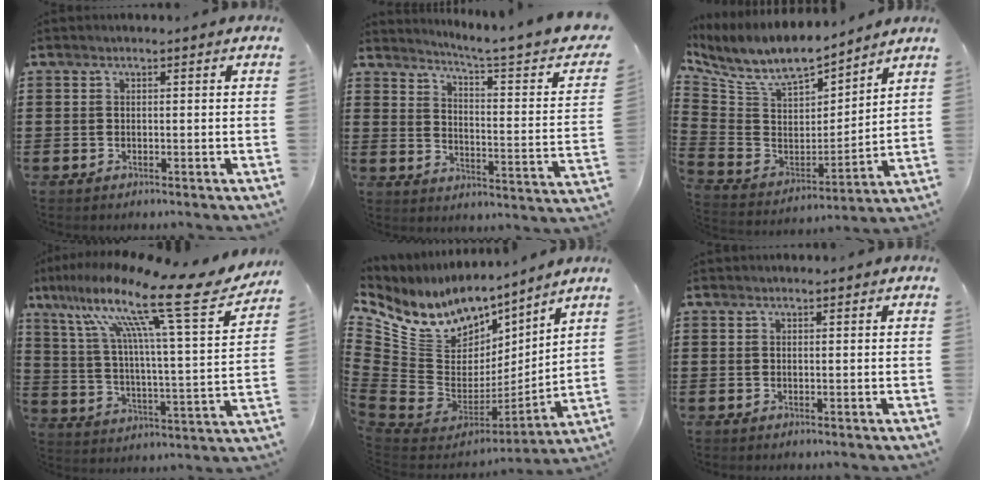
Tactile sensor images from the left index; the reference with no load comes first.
{"total": 4.6, "force": [3.5, -0.9, 2.8], "torque": [-0.064, -0.037, 0.048]}
{"total": 9.3, "force": [7.8, 3.0, 4.1], "torque": [-0.120, -0.049, 0.136]}
{"total": 17.4, "force": [12.0, 1.7, 12.5], "torque": [-0.238, -0.076, 0.182]}
{"total": 10.5, "force": [6.4, 7.3, 4.2], "torque": [-0.135, -0.062, 0.113]}
{"total": 0.5, "force": [0.4, 0.0, 0.3], "torque": [-0.006, 0.000, 0.010]}